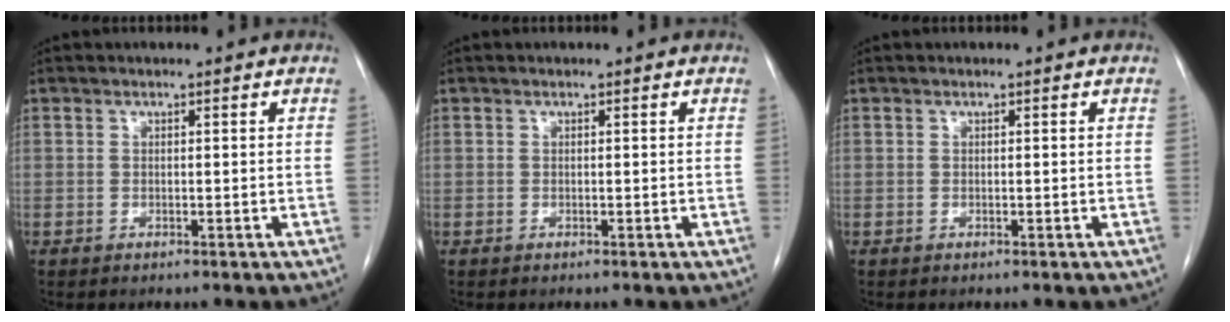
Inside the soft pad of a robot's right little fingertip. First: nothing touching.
{"total": 0.0}
{"total": 0.0}